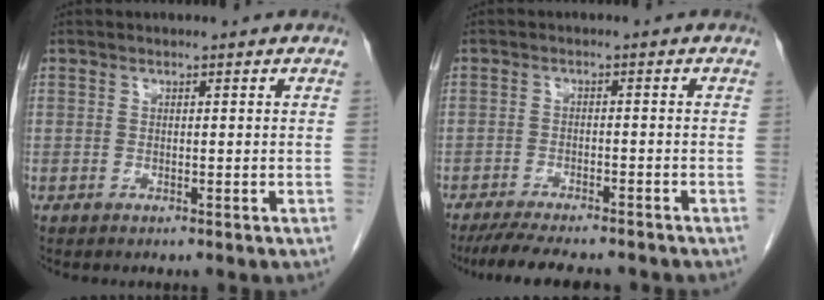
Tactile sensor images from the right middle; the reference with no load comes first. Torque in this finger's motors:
{"motor_torque": [1.04, -0.77, 0.28, 0.10]}